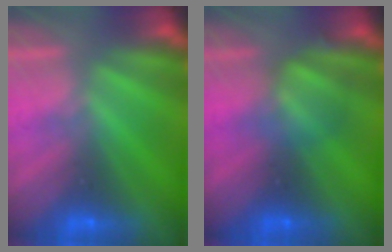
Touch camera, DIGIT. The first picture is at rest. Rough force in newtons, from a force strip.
{"total": 2.5}